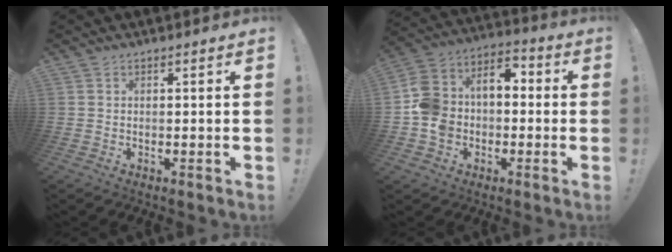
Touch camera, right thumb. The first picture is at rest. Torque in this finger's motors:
{"motor_torque": [1.33, 1.19, 1.29, -0.20, 0.11]}